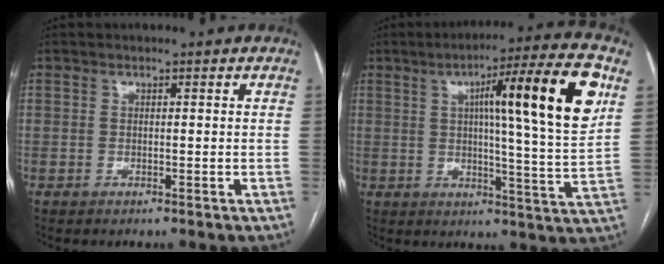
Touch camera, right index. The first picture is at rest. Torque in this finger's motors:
{"motor_torque": [1.34, 0.79, 0.44, 0.17]}